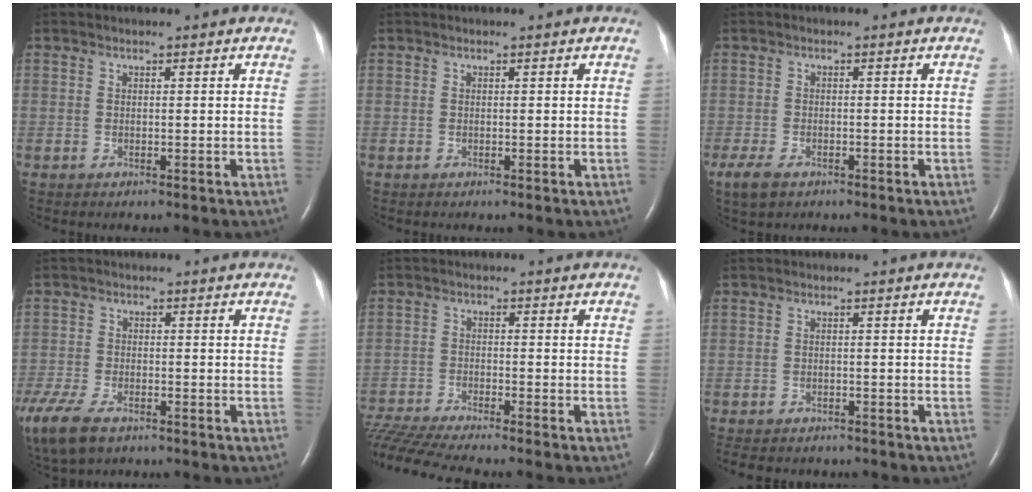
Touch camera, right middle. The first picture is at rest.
{"total": 0.0}
{"total": 5.2, "force": [-3.4, 2.5, 3.1], "torque": [-0.068, -0.012, -0.056]}
{"total": 14.5, "force": [-9.2, 7.2, 8.5], "torque": [-0.237, -0.032, -0.152]}
{"total": 11.8, "force": [-10.7, -0.7, 4.8], "torque": [-0.093, -0.018, -0.186]}
{"total": 8.8, "force": [-7.5, 3.4, 3.2], "torque": [-0.061, 0.000, -0.093]}